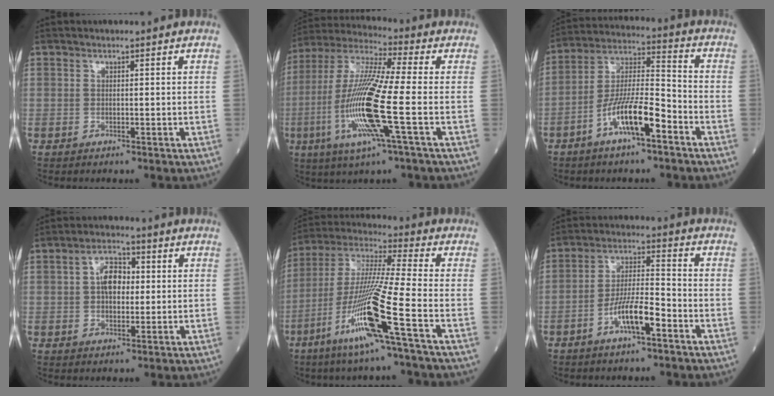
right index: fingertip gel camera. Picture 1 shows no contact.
{"total": 16.2, "force": [-4.1, 0.3, 15.7], "torque": [-0.334, -0.013, -0.088]}
{"total": 11.1, "force": [-5.8, 2.0, 9.3], "torque": [-0.182, 0.006, -0.108]}
{"total": 5.5, "force": [0.6, 3.3, 4.4], "torque": [-0.080, 0.015, 0.009]}
{"total": 16.1, "force": [-7.1, -1.5, 14.3], "torque": [-0.297, -0.025, -0.138]}
{"total": 7.6, "force": [-4.0, 1.3, 6.4], "torque": [-0.125, 0.010, -0.074]}